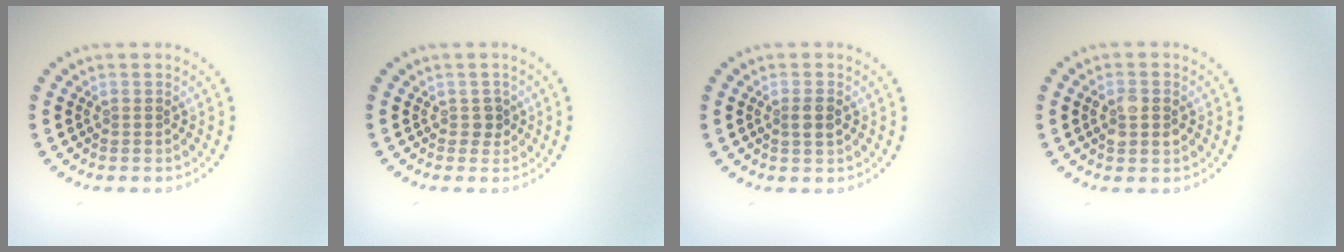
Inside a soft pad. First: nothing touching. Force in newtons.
{"total": 1.0, "press": 0.9, "slide": 0.5}
{"total": 1.7, "press": 1.6, "slide": 0.5}
{"total": 2.1, "press": 2.1, "slide": 0.2}